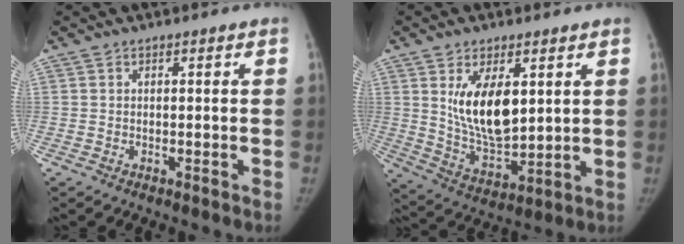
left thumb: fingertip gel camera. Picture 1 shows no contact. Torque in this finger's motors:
{"motor_torque": [1.24, 1.26, 0.04, -0.05, 0.11]}